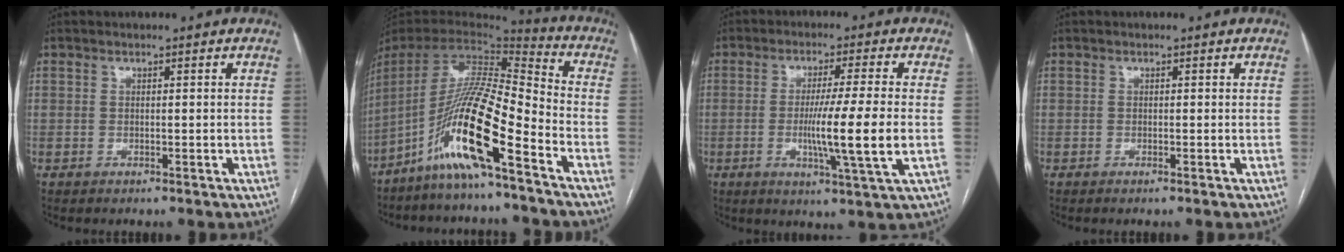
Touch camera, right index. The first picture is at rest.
{"total": 17.0, "force": [-9.8, 0.2, 13.9], "torque": [-0.280, -0.011, -0.190]}
{"total": 10.5, "force": [-1.4, -1.2, 10.3], "torque": [-0.179, -0.024, -0.028]}
{"total": 0.0}